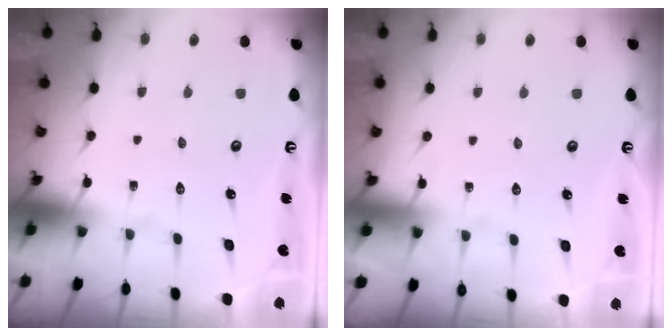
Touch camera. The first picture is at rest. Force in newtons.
{"total": 3.9, "press": 3.9, "slide": 0.5}